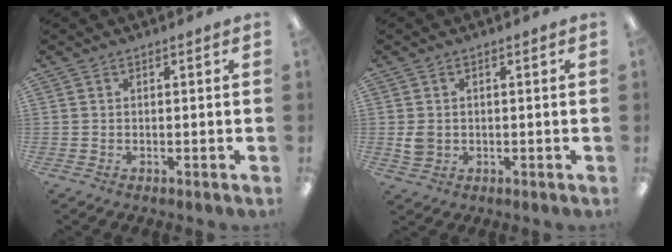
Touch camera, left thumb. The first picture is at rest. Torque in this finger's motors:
{"motor_torque": [-0.16, 0.21, 0.22, -0.29, 0.08]}